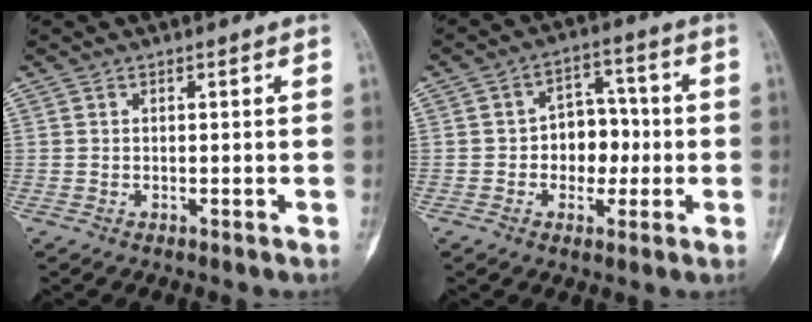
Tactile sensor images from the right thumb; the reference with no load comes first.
{"total": 8.4, "force": [-1.0, 6.3, 5.4], "torque": [-0.030, 0.029, -0.021]}